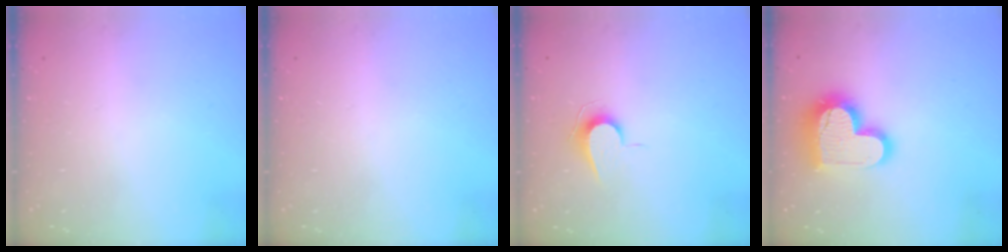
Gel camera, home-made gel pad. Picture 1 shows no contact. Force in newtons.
{"total": 0.0}
{"total": 7.0, "press": 7.0, "slide": 0.7}
{"total": 17.8, "press": 17.7, "slide": 1.5}